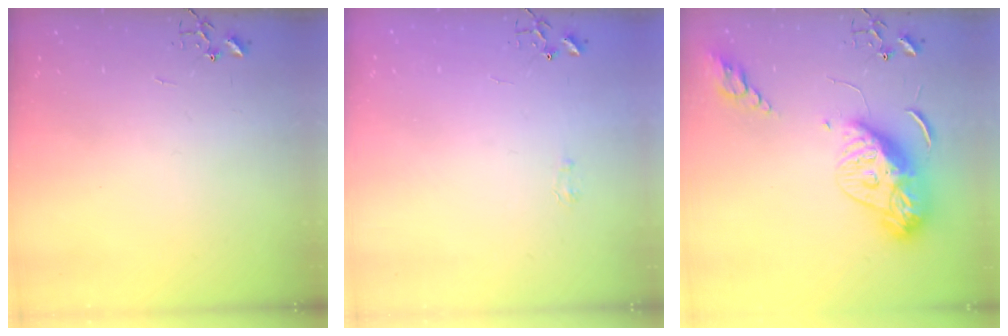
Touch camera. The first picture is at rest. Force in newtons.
{"total": 4.1, "press": 4.0, "slide": 0.7}
{"total": 14.4, "press": 14.4, "slide": 1.3}